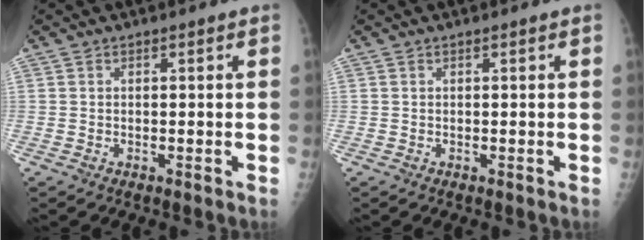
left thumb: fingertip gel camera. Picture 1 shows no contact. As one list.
[{"total": 0.0}]